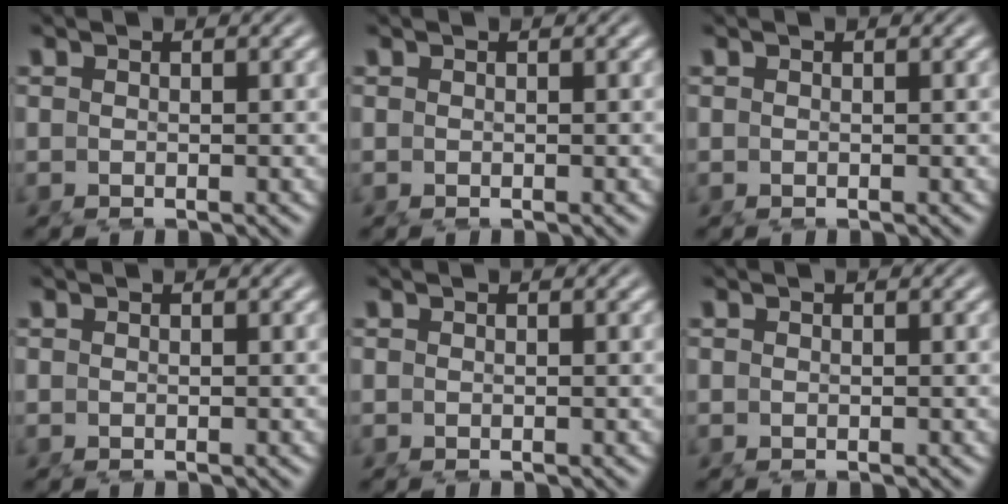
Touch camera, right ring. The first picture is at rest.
{"total": 0.0}
{"total": 0.0}
{"total": 0.0}
{"total": 0.0}
{"total": 0.0}